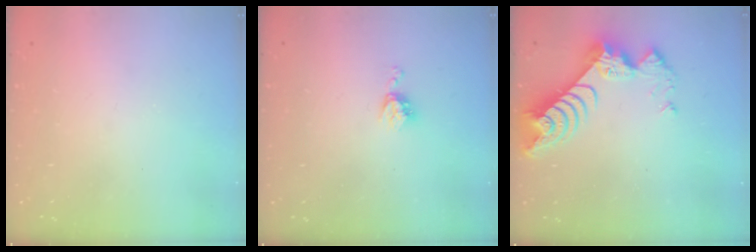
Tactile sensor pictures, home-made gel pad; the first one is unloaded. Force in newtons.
{"total": 4.5, "press": 4.4, "slide": 0.7}
{"total": 9.9, "press": 9.9, "slide": 0.8}